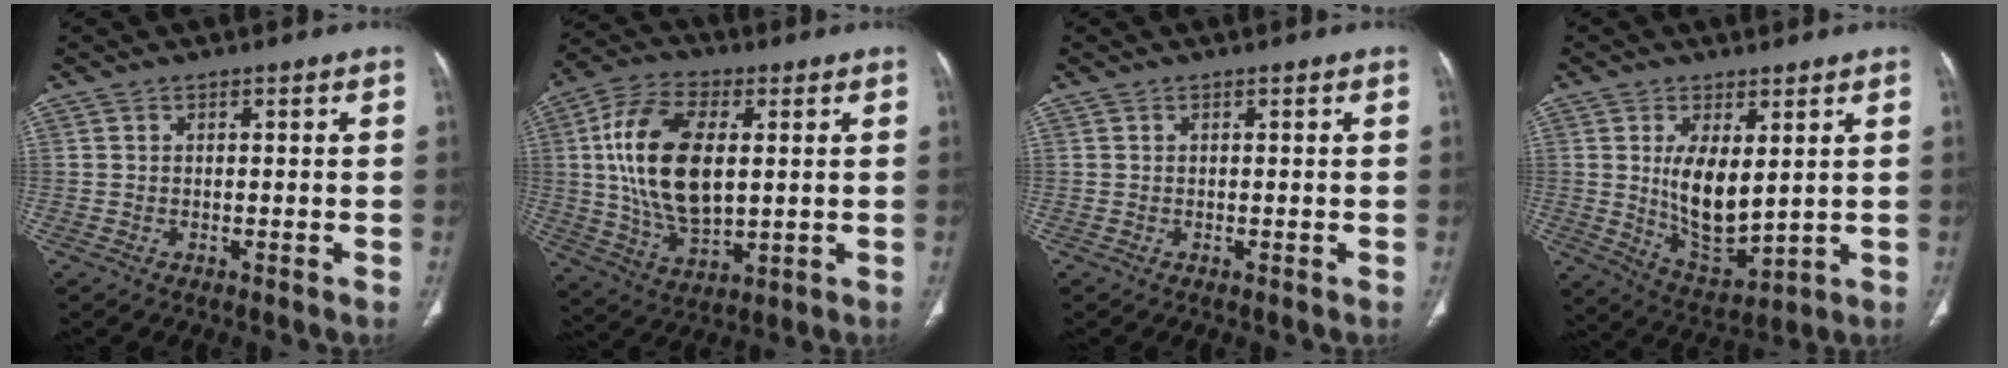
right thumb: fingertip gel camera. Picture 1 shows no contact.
{"total": 18.3, "force": [2.4, 9.9, 15.2], "torque": [-0.289, -0.005, 0.049]}
{"total": 0.0}
{"total": 10.6, "force": [1.7, 5.1, 9.1], "torque": [-0.144, -0.032, 0.051]}